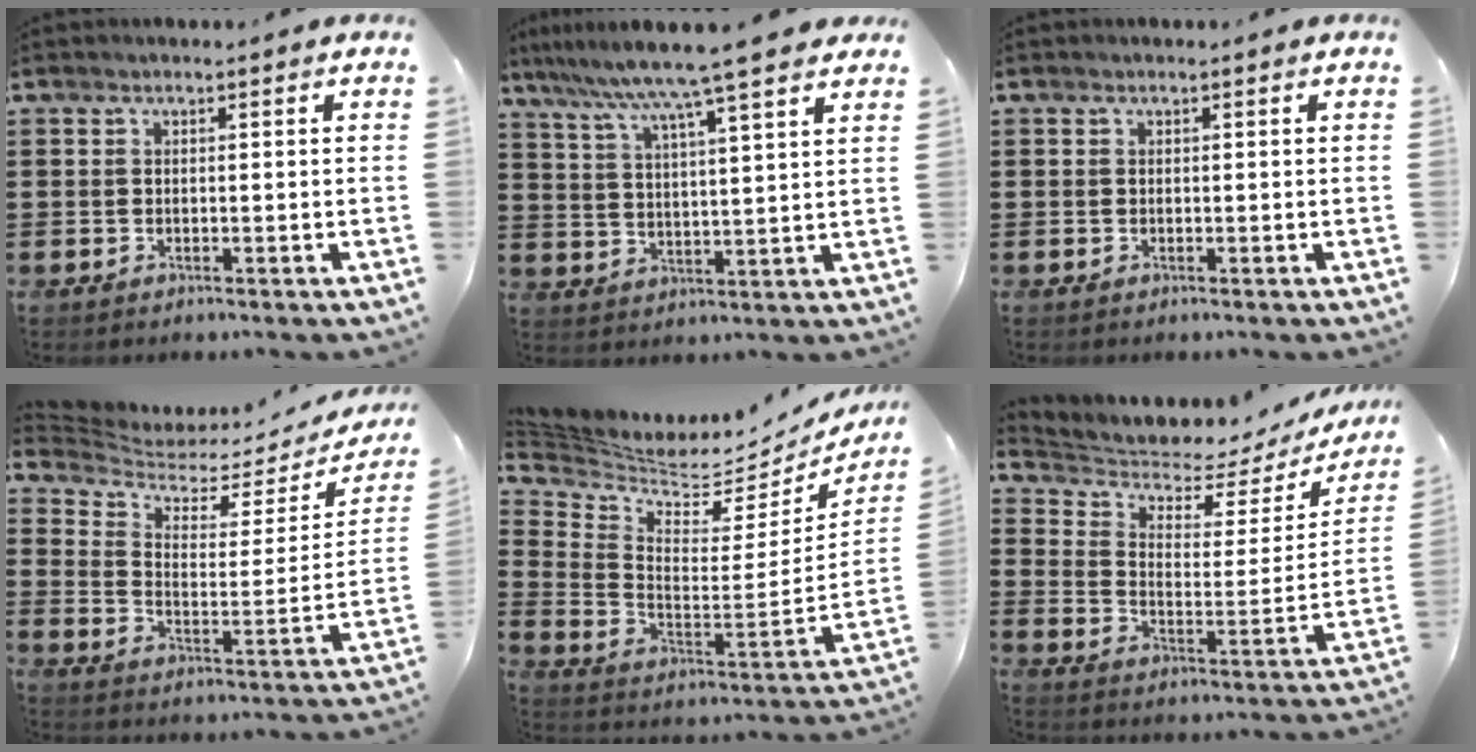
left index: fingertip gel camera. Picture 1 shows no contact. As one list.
[{"total": 7.9, "force": [6.7, -1.0, 4.0], "torque": [-0.102, -0.038, 0.111]}, {"total": 0.0}, {"total": 4.0, "force": [3.4, 1.5, 1.6], "torque": [-0.056, -0.030, 0.053]}, {"total": 4.1, "force": [3.7, 1.4, 1.1], "torque": [-0.054, -0.051, 0.058]}, {"total": 3.9, "force": [3.5, 1.5, 1.0], "torque": [-0.047, -0.033, 0.054]}]